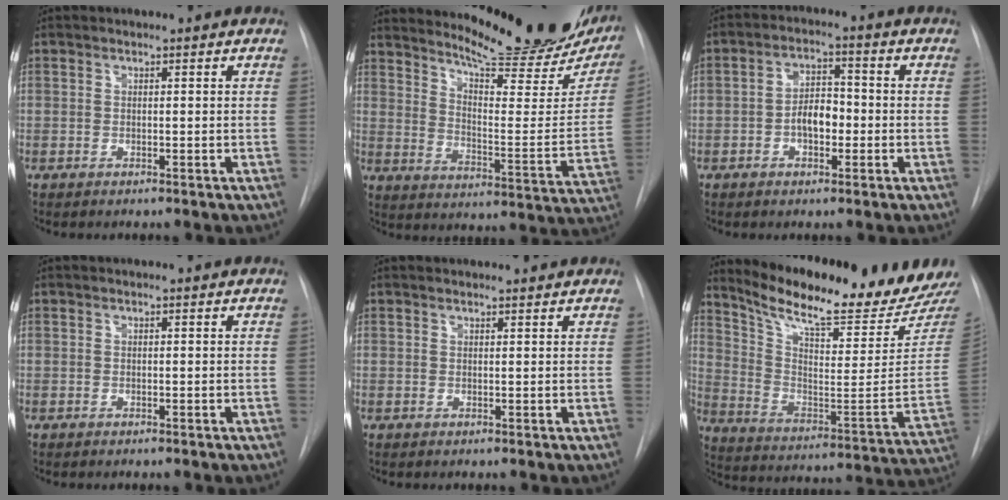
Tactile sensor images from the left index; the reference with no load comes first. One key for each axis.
{"total": 24.4, "fx": 21.2, "fy": 3.5, "fz": 11.6, "tx": -0.179, "ty": -0.074, "tz": 0.276}
{"total": 5.0, "fx": -1.3, "fy": 2.7, "fz": 4.0, "tx": -0.071, "ty": 0.014, "tz": -0.025}
{"total": 0.0}
{"total": 2.6, "fx": 2.6, "fy": 0.4, "fz": 0.3, "tx": -0.010, "ty": 0.014, "tz": 0.031}
{"total": 23.1, "fx": 20.8, "fy": 1.1, "fz": 9.9, "tx": -0.171, "ty": -0.085, "tz": 0.304}